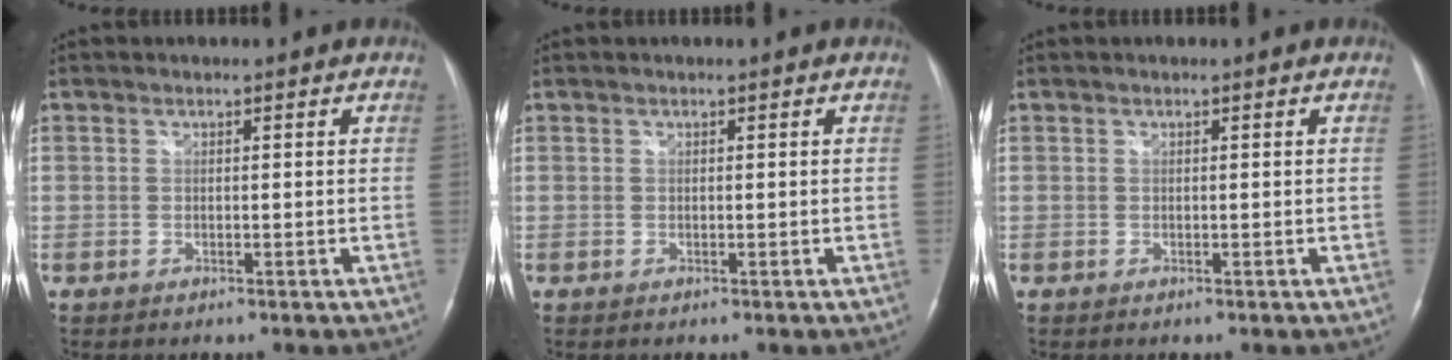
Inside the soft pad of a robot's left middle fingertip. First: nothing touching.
{"total": 0.0}
{"total": 0.0}